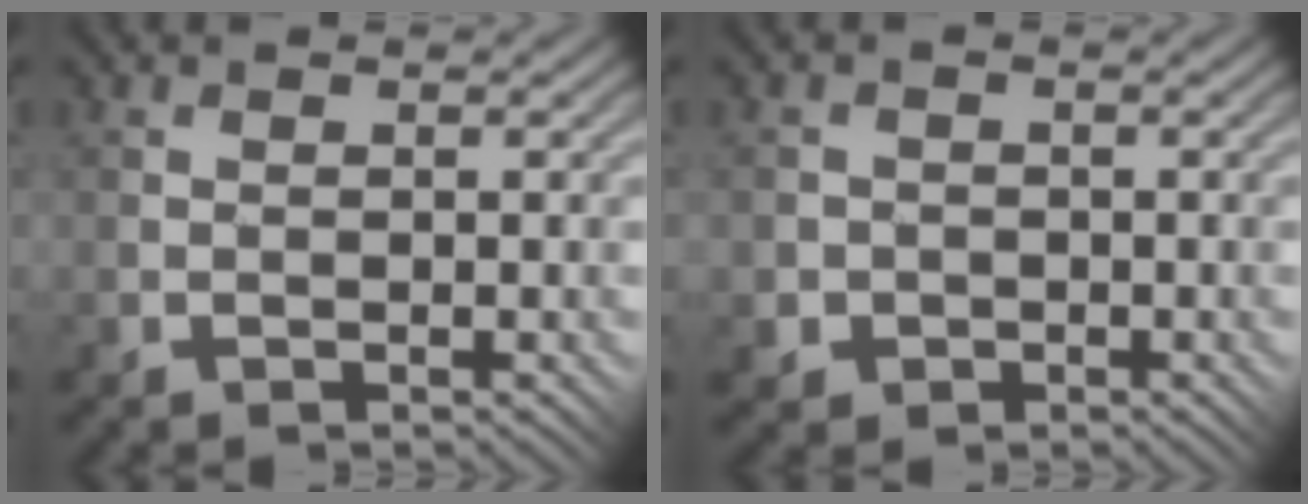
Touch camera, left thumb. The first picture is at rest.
{"total": 2.9, "force": [-0.9, 2.7, -0.1], "torque": [-0.001, 0.003, -0.030]}